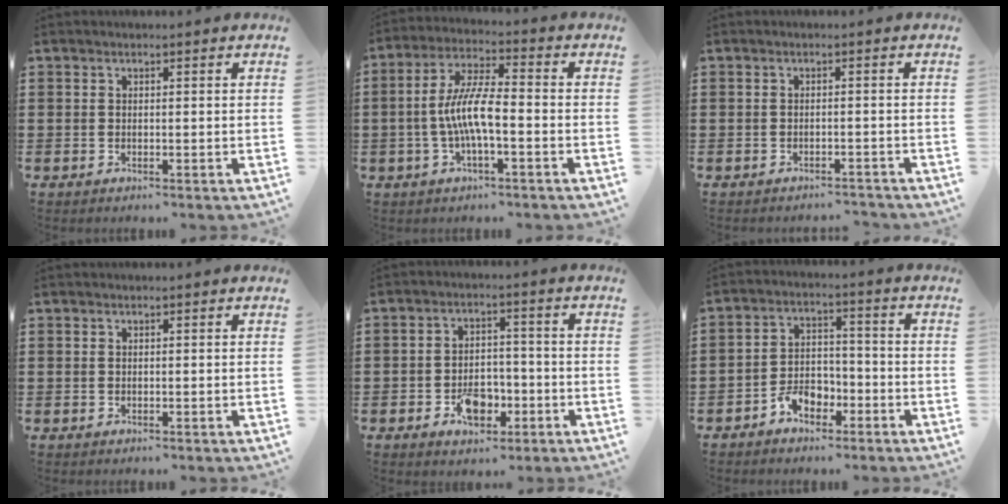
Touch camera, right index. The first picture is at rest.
{"total": 7.8, "force": [-1.7, 1.8, 7.4], "torque": [-0.162, -0.008, -0.040]}
{"total": 1.4, "force": [-1.4, 0.0, 0.1], "torque": [-0.006, 0.000, -0.030]}
{"total": 0.0}
{"total": 6.0, "force": [-2.7, 3.7, 4.0], "torque": [-0.067, 0.005, -0.047]}
{"total": 5.0, "force": [-3.3, 2.9, 2.3], "torque": [-0.049, 0.008, -0.063]}